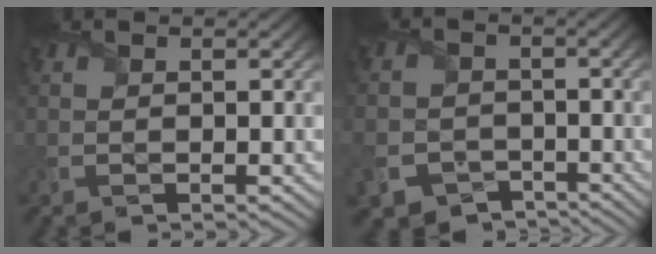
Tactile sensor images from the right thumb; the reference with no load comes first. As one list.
[{"total": 7.7, "force": [-4.0, 6.2, 1.8], "torque": [-0.069, -0.035, -0.085]}]